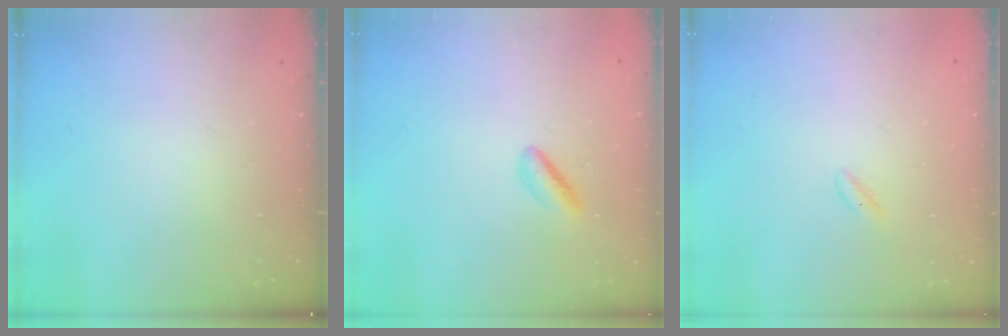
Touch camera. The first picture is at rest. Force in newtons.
{"total": 2.0, "press": 1.7, "slide": 1.0}
{"total": 1.2, "press": 0.9, "slide": 0.8}